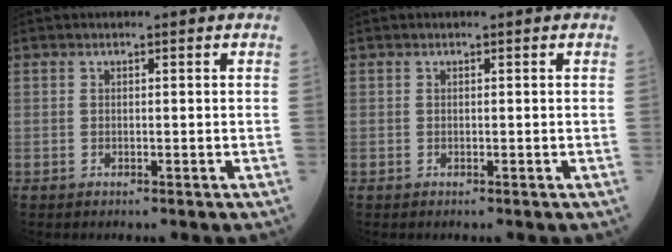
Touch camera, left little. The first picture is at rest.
{"total": 0.0}